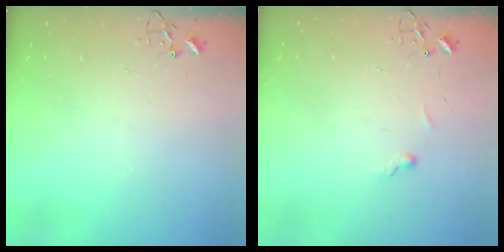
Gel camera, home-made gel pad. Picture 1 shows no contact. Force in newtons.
{"total": 4.3, "press": 4.3, "slide": 0.6}